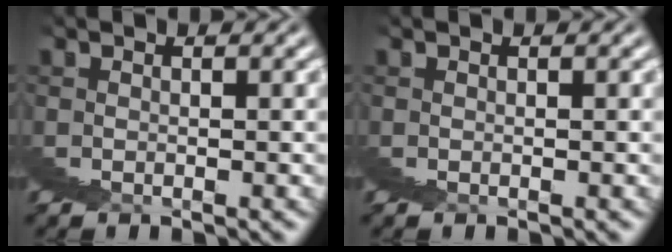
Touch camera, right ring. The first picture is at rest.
{"total": 0.0}